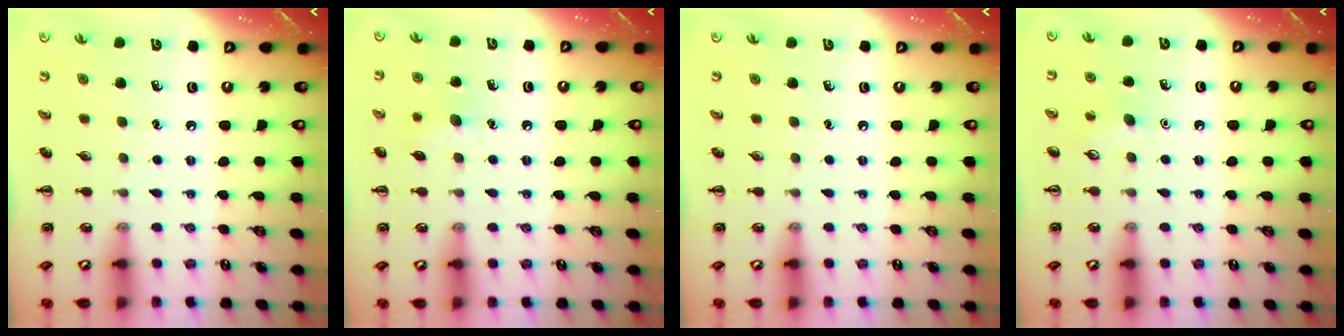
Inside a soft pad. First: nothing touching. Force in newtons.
{"total": 7.1, "press": 6.9, "slide": 1.9}
{"total": 0.0}
{"total": 6.4, "press": 6.1, "slide": 1.9}